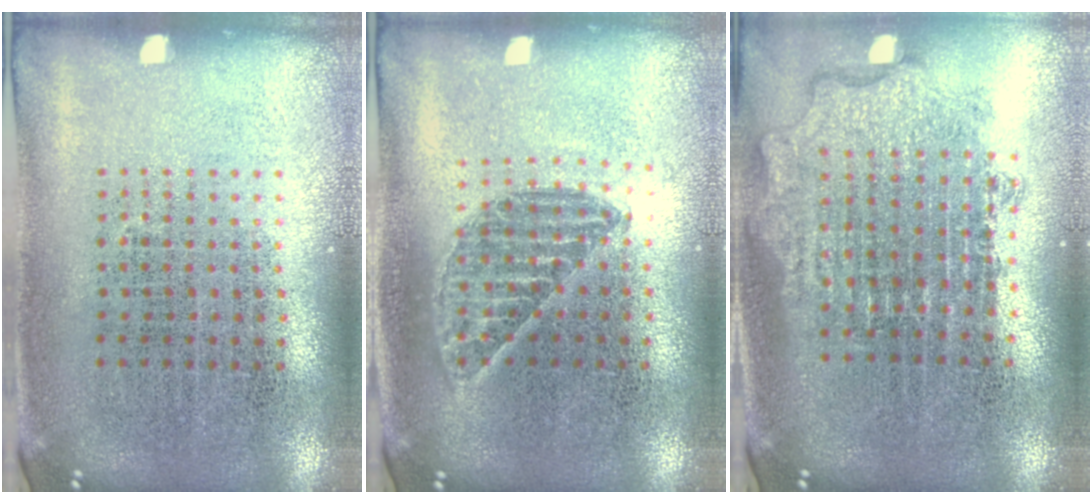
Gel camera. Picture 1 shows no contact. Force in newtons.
{"total": 1.2, "press": 1.1, "slide": 0.5}
{"total": 1.9, "press": 1.5, "slide": 1.2}